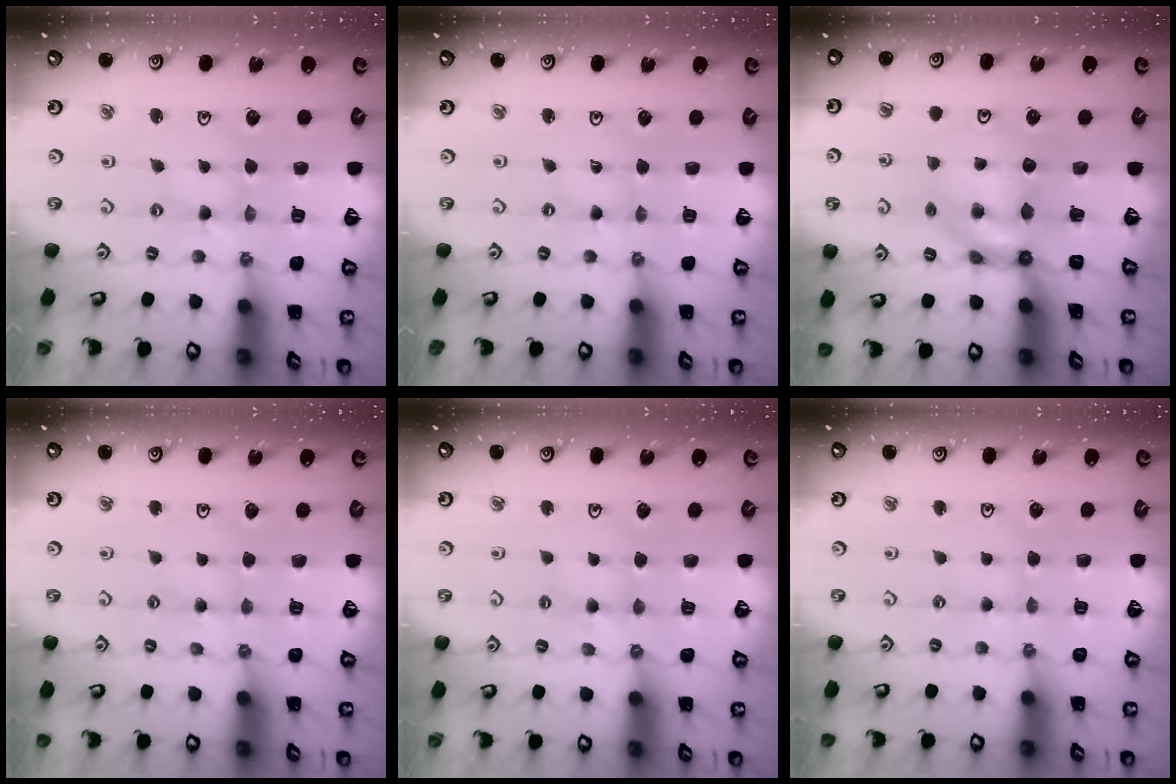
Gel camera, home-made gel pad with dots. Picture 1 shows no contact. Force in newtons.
{"total": 0.0}
{"total": 6.0, "press": 6.0, "slide": 0.2}
{"total": 2.3, "press": 2.3, "slide": 0.3}
{"total": 4.2, "press": 4.1, "slide": 0.4}
{"total": 1.3, "press": 1.2, "slide": 0.3}